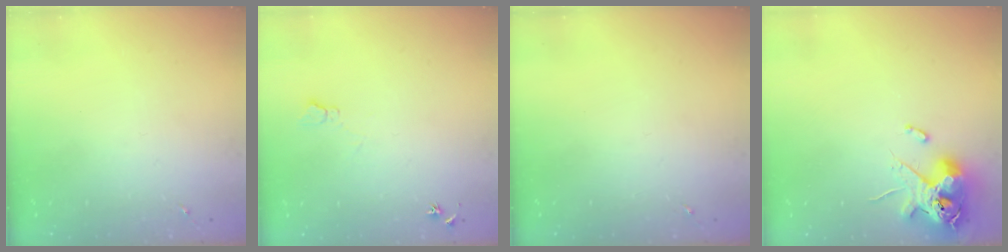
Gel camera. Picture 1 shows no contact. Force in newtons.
{"total": 6.2, "press": 6.1, "slide": 0.8}
{"total": 0.0}
{"total": 12.6, "press": 12.4, "slide": 2.1}